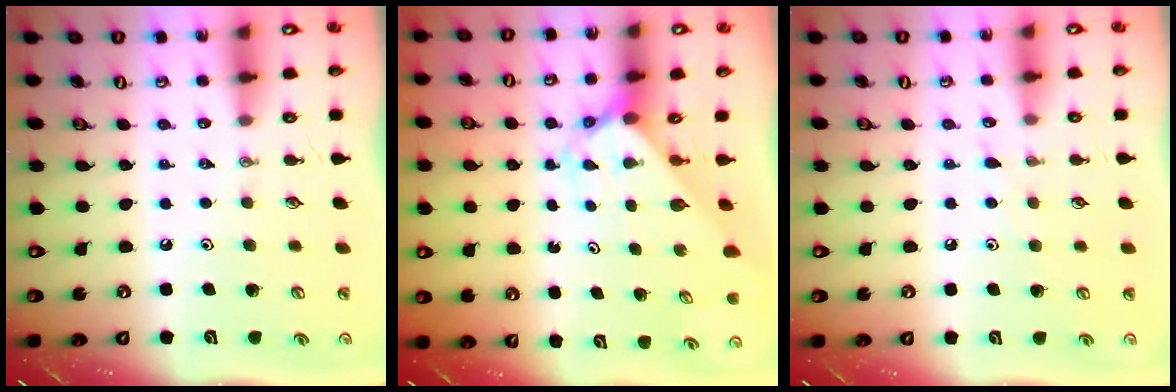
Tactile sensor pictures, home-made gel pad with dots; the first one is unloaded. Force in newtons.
{"total": 2.4, "press": 2.4, "slide": 0.2}
{"total": 3.9, "press": 3.8, "slide": 0.5}